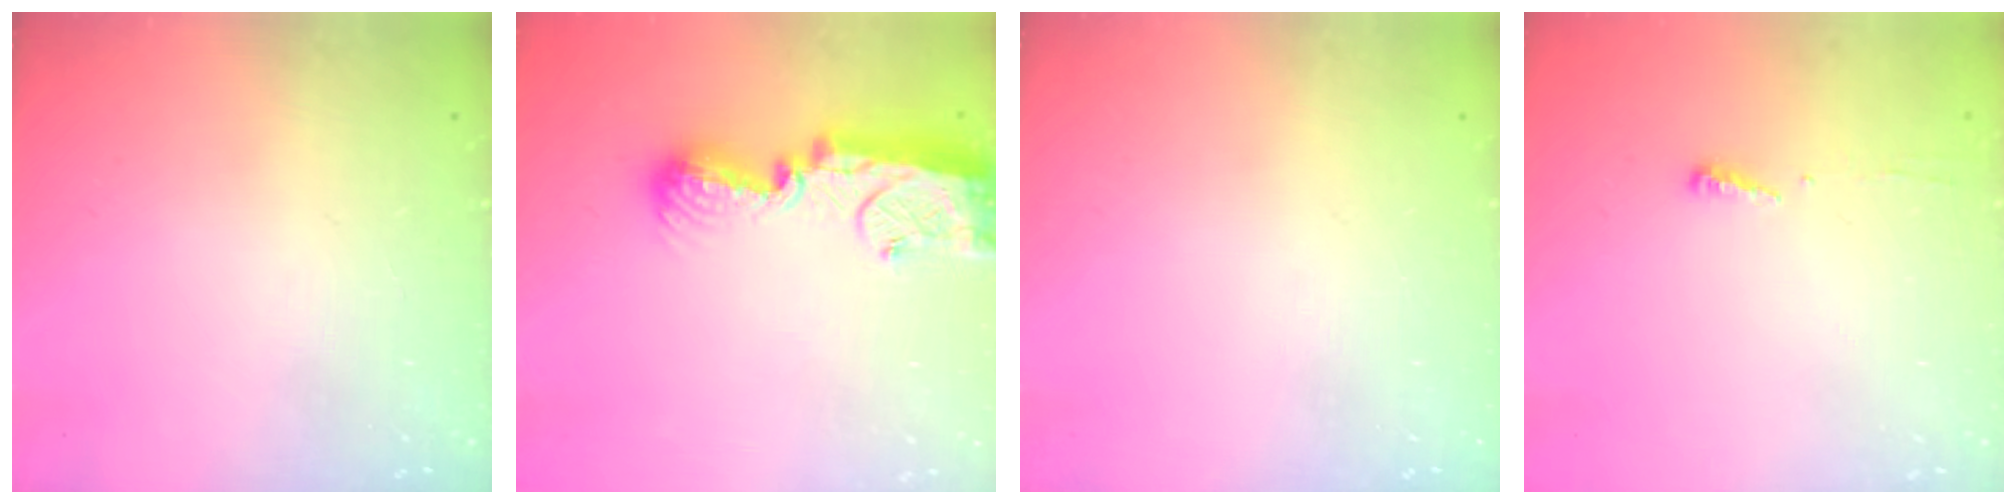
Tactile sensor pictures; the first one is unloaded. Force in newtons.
{"total": 12.8, "press": 12.7, "slide": 1.1}
{"total": 0.0}
{"total": 3.7, "press": 3.7, "slide": 0.5}